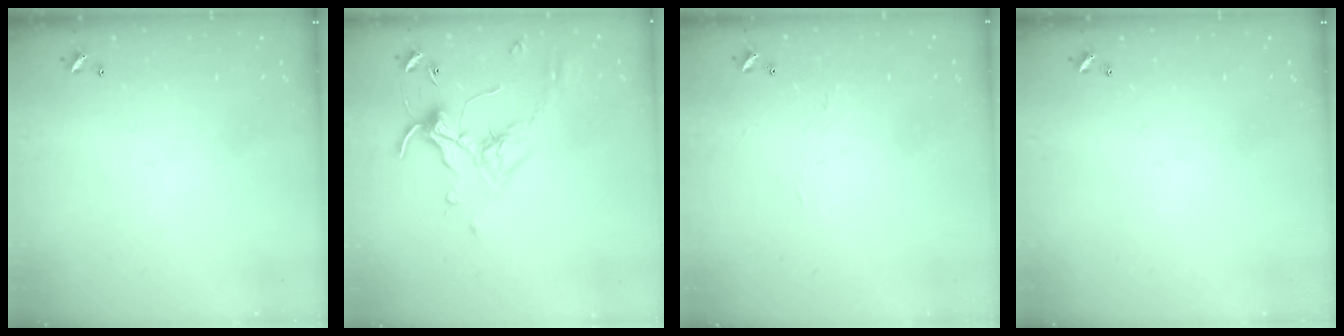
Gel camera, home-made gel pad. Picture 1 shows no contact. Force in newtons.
{"total": 0.6, "press": 0.5, "slide": 0.3}
{"total": 1.0, "press": 0.9, "slide": 0.4}
{"total": 0.0}